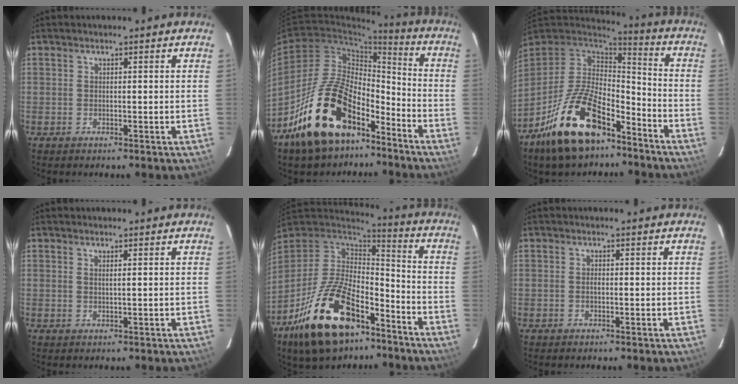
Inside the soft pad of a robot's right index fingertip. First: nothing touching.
{"total": 20.3, "force": [-12.9, 10.1, 12.1], "torque": [-0.222, 0.020, -0.210]}
{"total": 20.4, "force": [-12.7, 9.2, 13.1], "torque": [-0.261, -0.008, -0.218]}
{"total": 0.8, "force": [0.4, -0.2, 0.7], "torque": [-0.013, 0.001, 0.007]}
{"total": 23.6, "force": [-14.0, 11.4, 15.2], "torque": [-0.305, -0.014, -0.233]}
{"total": 0.6, "force": [-0.2, 0.3, 0.5], "torque": [-0.008, 0.002, -0.005]}